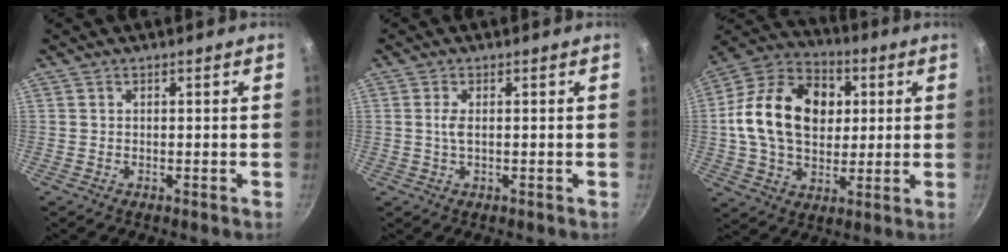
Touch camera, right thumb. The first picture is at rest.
{"total": 2.0, "force": [0.1, 0.7, 1.8], "torque": [-0.042, 0.001, 0.003]}
{"total": 21.0, "force": [3.0, 15.2, 14.3], "torque": [-0.217, 0.021, 0.040]}